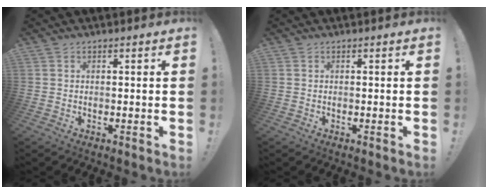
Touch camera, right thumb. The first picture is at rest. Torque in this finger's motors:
{"motor_torque": [0.00, 0.00, 0.00, 0.00, 0.05]}